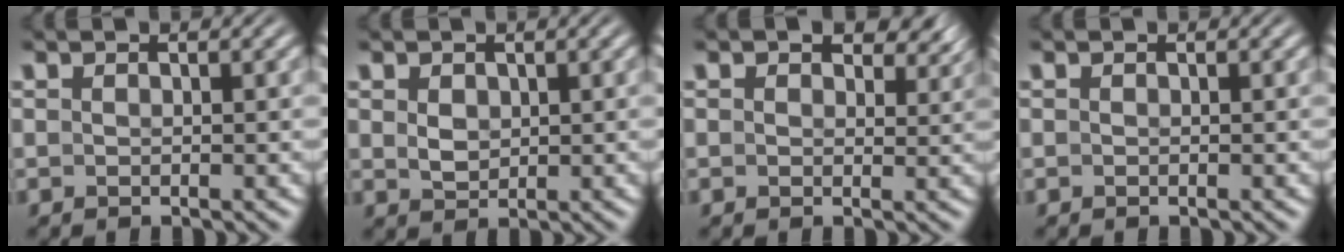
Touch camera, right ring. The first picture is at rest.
{"total": 1.6, "force": [0.4, 1.2, 1.0], "torque": [-0.027, -0.015, 0.024]}
{"total": 2.7, "force": [1.6, 1.4, 1.6], "torque": [-0.020, -0.001, 0.025]}
{"total": 0.0}